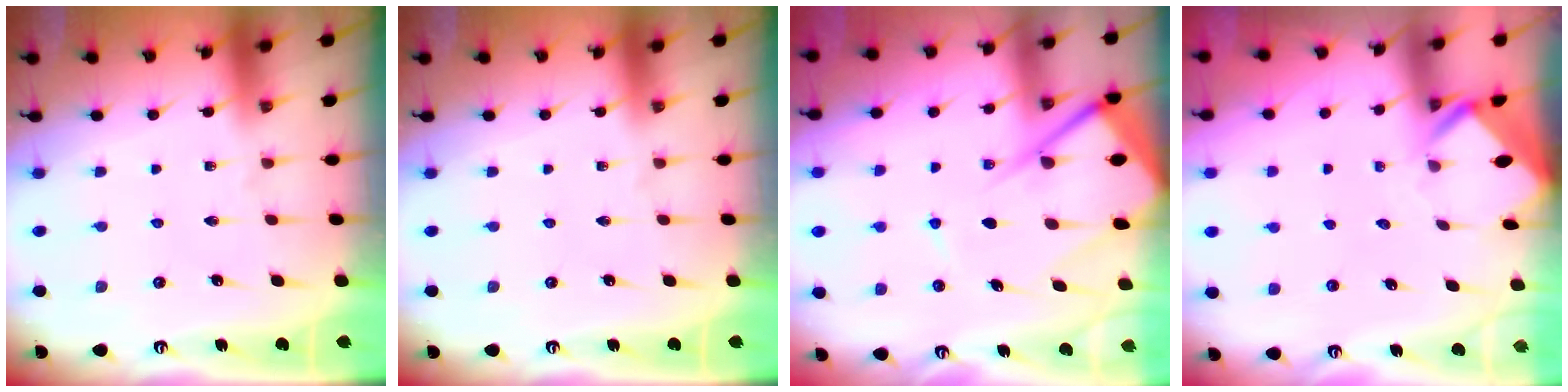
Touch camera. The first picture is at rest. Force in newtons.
{"total": 0.0}
{"total": 14.2, "press": 14.1, "slide": 1.7}
{"total": 2.7, "press": 2.7, "slide": 0.2}